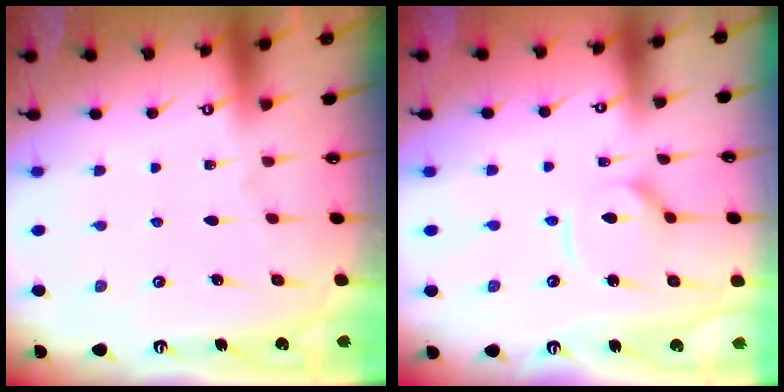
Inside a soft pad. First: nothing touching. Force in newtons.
{"total": 8.0, "press": 8.0, "slide": 0.7}